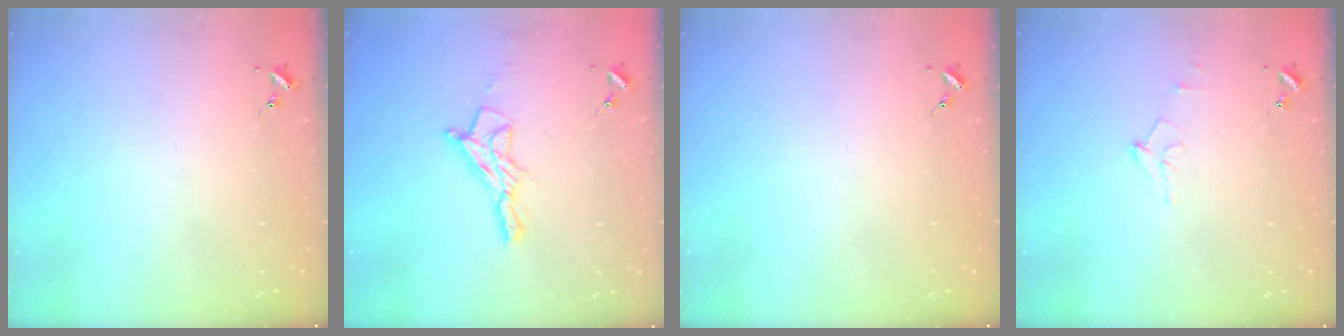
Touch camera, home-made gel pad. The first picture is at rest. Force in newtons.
{"total": 11.7, "press": 11.7, "slide": 1.0}
{"total": 0.0}
{"total": 6.5, "press": 6.5, "slide": 0.8}